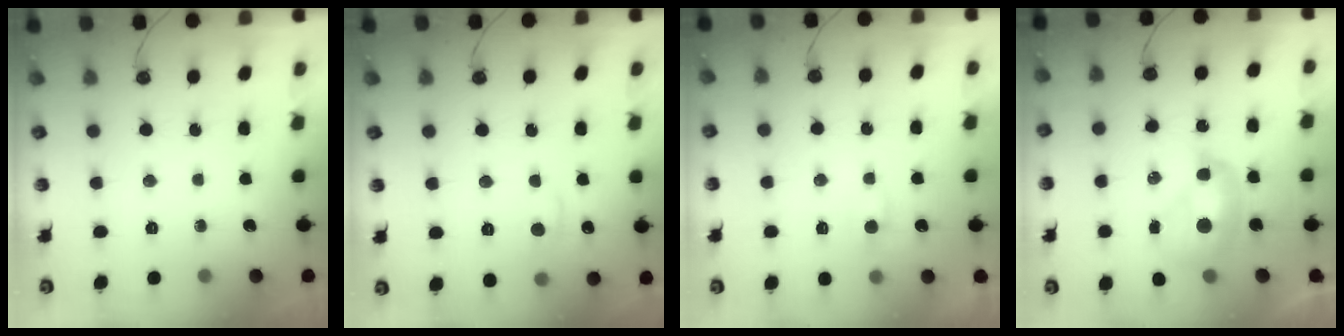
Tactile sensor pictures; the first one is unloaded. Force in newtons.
{"total": 0.8, "press": 0.1, "slide": 0.8}
{"total": 2.3, "press": 2.3, "slide": 0.3}
{"total": 2.4, "press": 2.4, "slide": 0.3}